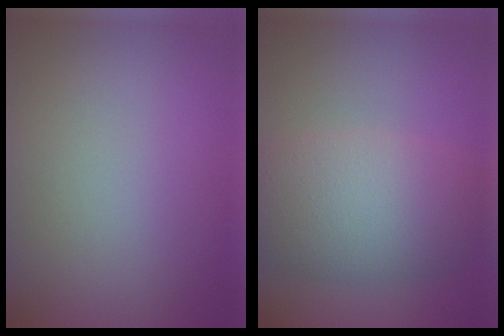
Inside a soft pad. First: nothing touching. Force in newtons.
{"total": 8.1, "press": 8.1, "slide": 0.4}